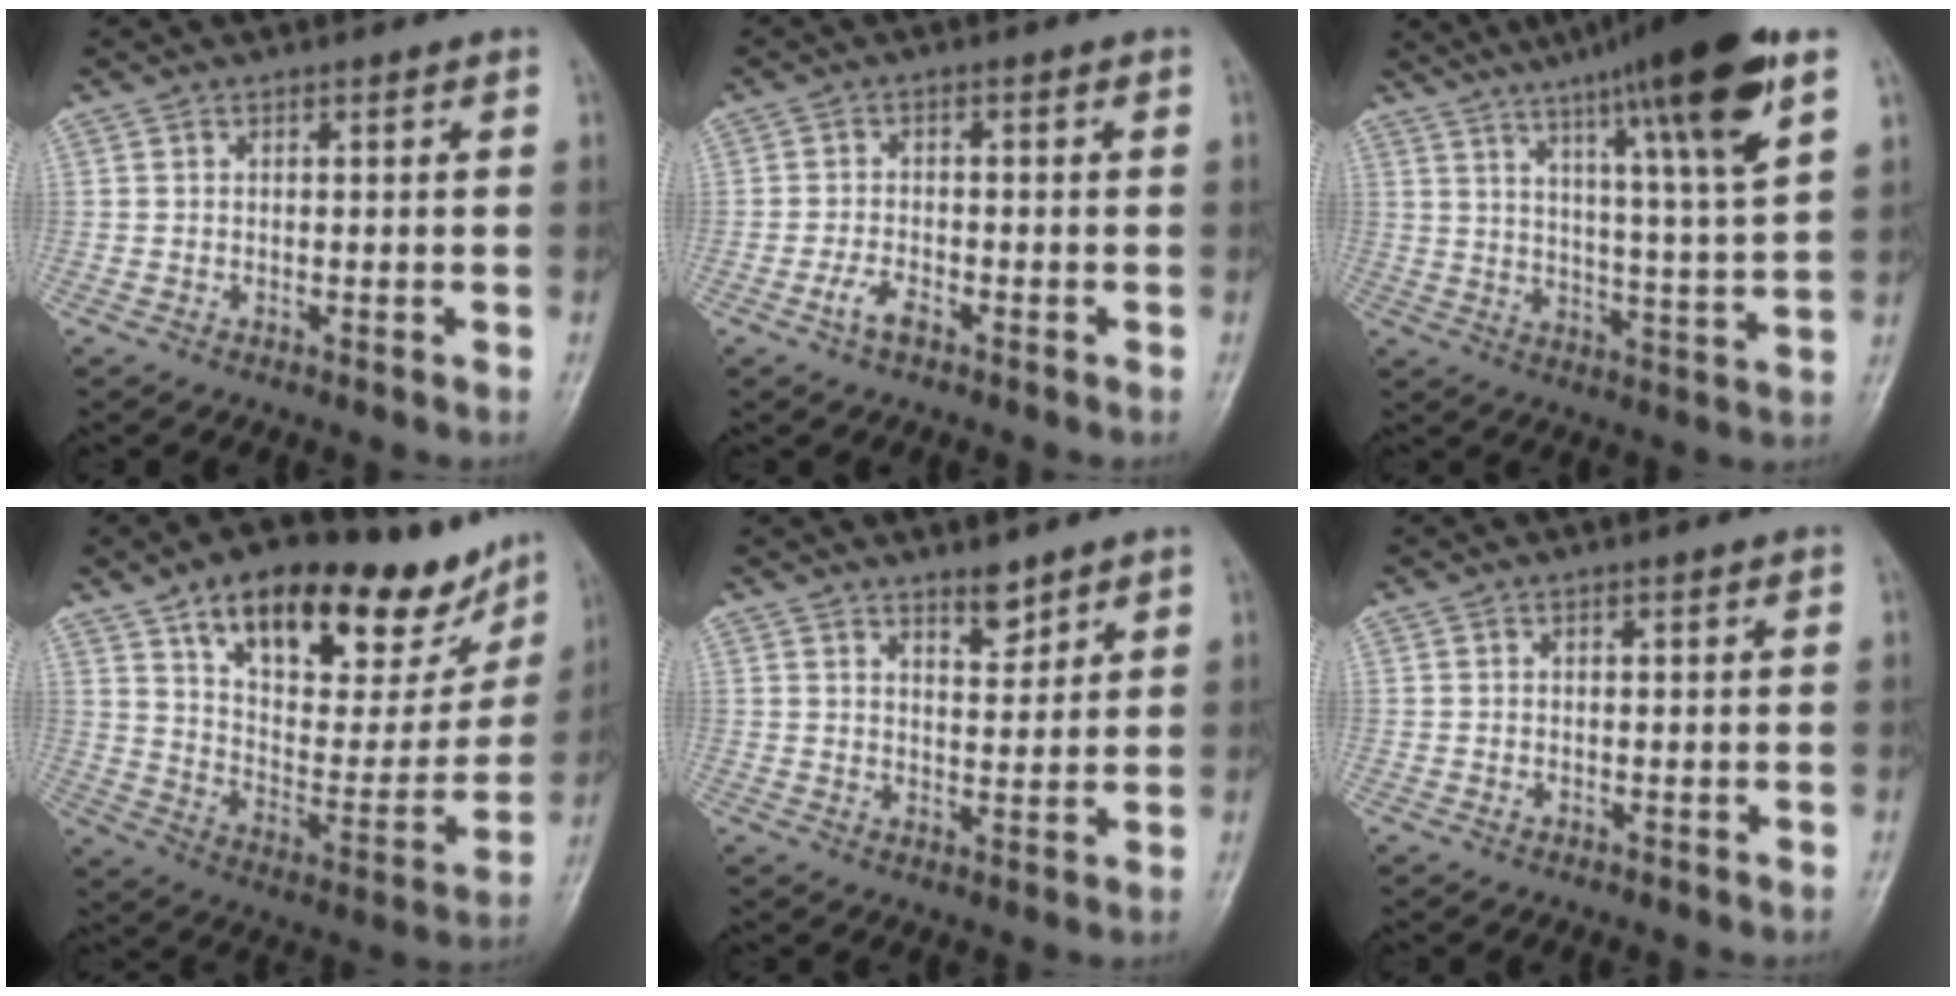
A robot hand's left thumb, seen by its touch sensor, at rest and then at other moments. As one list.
[{"total": 3.1, "force": [-1.8, 1.3, 2.1], "torque": [-0.045, 0.012, -0.035]}, {"total": 20.3, "force": [11.7, 1.3, 16.6], "torque": [-0.241, -0.035, 0.175]}, {"total": 27.8, "force": [17.7, 11.8, 17.8], "torque": [-0.213, -0.040, 0.278]}, {"total": 4.4, "force": [3.4, 1.6, 2.3], "torque": [-0.021, -0.027, 0.056]}, {"total": 0.5, "force": [0.1, 0.4, 0.4], "torque": [-0.006, 0.002, 0.004]}]